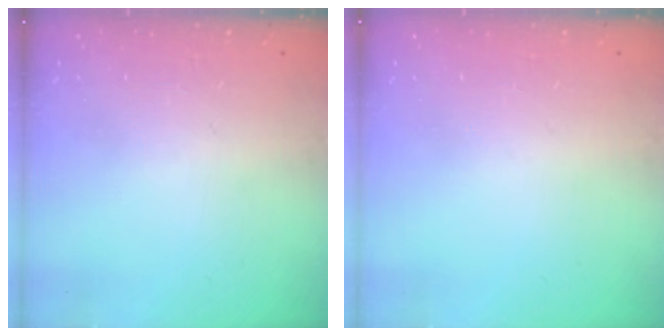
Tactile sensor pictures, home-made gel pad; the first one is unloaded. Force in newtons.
{"total": 0.0}